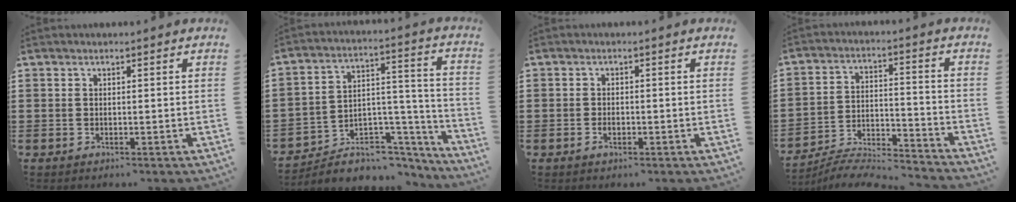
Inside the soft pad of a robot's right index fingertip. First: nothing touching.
{"total": 7.6, "force": [-6.2, 3.8, 2.2], "torque": [-0.027, 0.018, -0.110]}
{"total": 1.3, "force": [-0.5, 0.5, 1.1], "torque": [-0.023, -0.004, -0.008]}
{"total": 6.0, "force": [-5.8, 0.3, 1.3], "torque": [-0.028, 0.001, -0.119]}